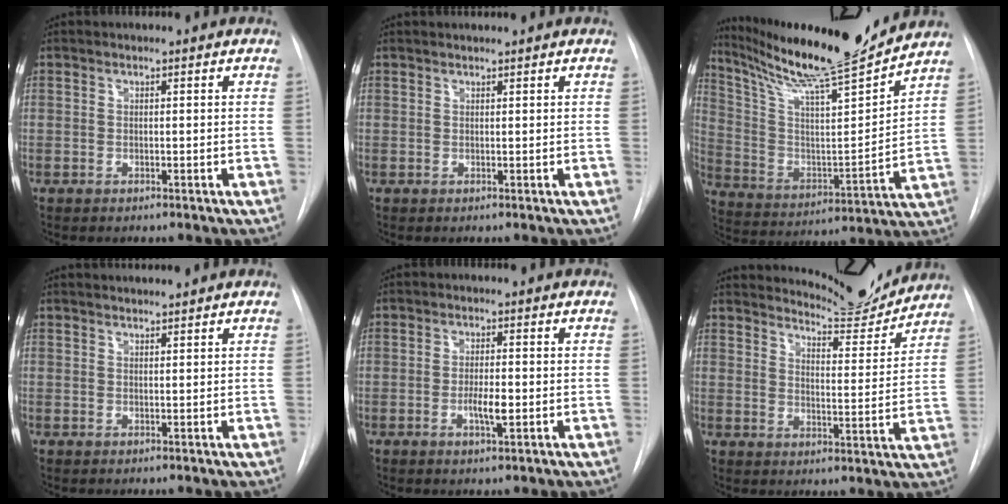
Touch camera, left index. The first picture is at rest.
{"total": 1.3, "force": [1.2, -0.2, 0.3], "torque": [-0.002, 0.015, 0.025]}
{"total": 19.7, "force": [17.6, -0.5, 8.7], "torque": [-0.158, -0.029, 0.293]}
{"total": 2.1, "force": [2.1, -0.2, 0.3], "torque": [-0.003, 0.016, 0.037]}
{"total": 3.1, "force": [-0.7, 0.6, 3.0], "torque": [-0.054, -0.001, -0.010]}
{"total": 10.1, "force": [10.0, 0.3, 0.5], "torque": [-0.011, -0.028, 0.137]}